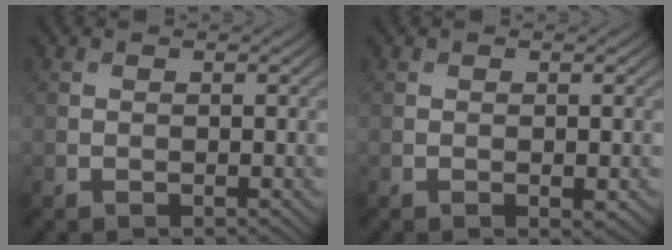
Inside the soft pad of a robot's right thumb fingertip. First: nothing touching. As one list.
[{"total": 0.9, "force": [-0.3, 0.2, 0.8], "torque": [-0.014, -0.004, -0.003]}]